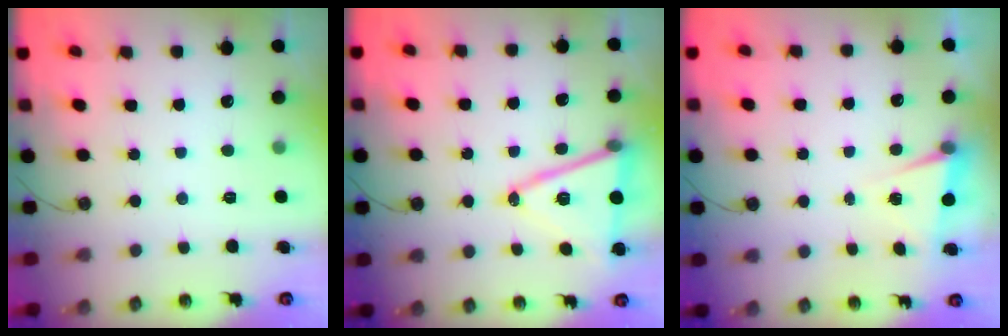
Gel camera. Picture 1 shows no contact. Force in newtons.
{"total": 14.9, "press": 14.5, "slide": 3.5}
{"total": 3.5, "press": 1.8, "slide": 3.0}